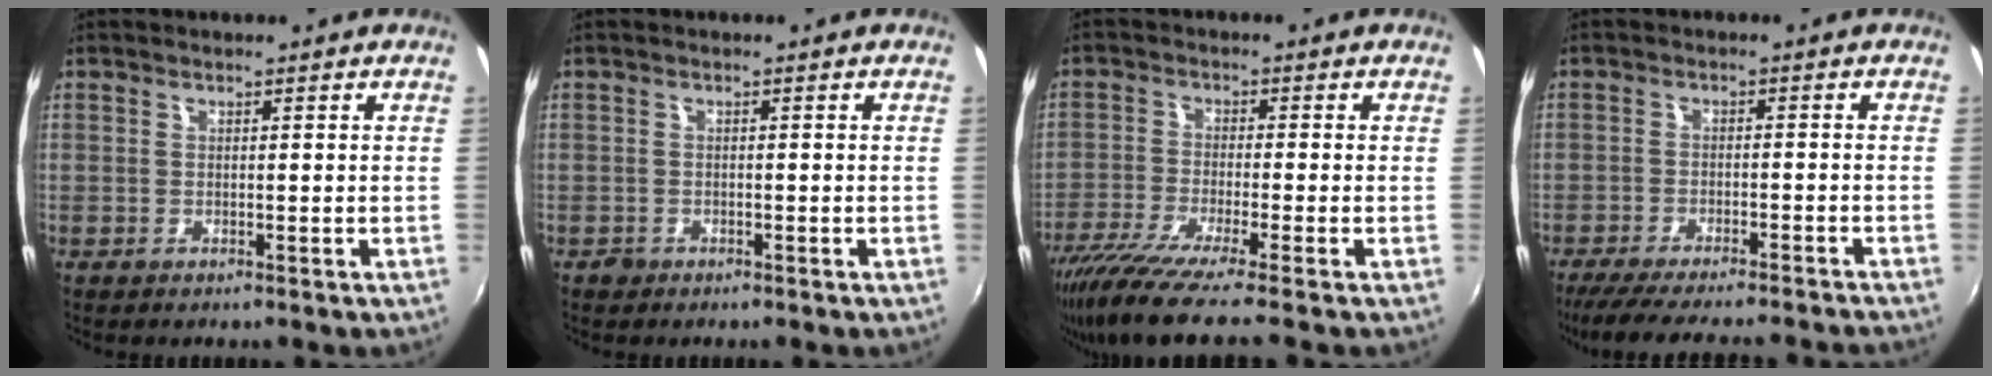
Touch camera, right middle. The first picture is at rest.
{"total": 1.0, "force": [-0.7, 0.7, 0.1], "torque": [-0.003, -0.001, -0.013]}
{"total": 9.9, "force": [-8.0, -1.1, 5.8], "torque": [-0.125, -0.042, -0.142]}
{"total": 17.7, "force": [-15.6, 2.0, 8.1], "torque": [-0.155, -0.029, -0.225]}